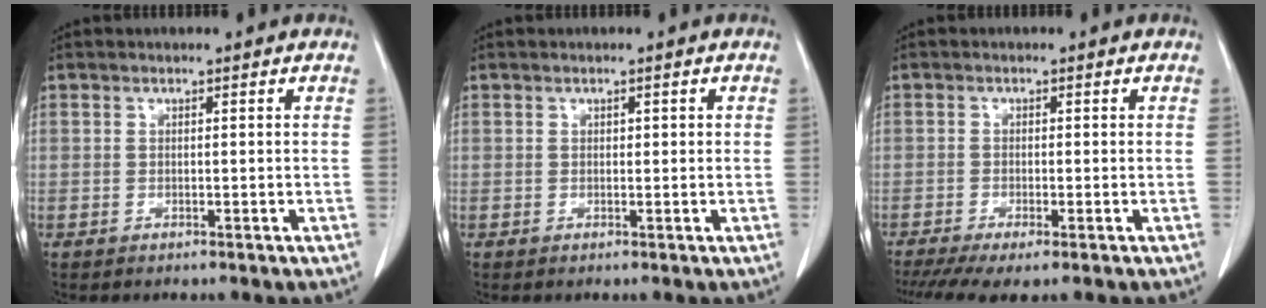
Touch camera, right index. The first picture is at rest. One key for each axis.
{"total": 0.8, "fx": 0.2, "fy": 0.5, "fz": 0.6, "tx": -0.008, "ty": 0.002, "tz": 0.004}
{"total": 6.3, "fx": -4.4, "fy": 1.0, "fz": 4.4, "tx": -0.073, "ty": -0.015, "tz": -0.074}